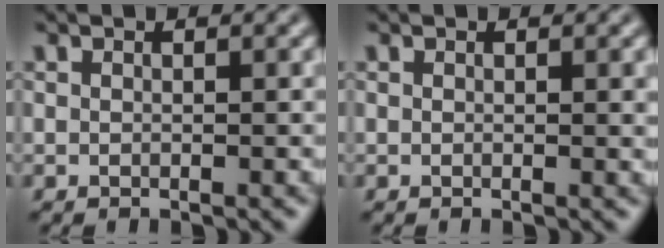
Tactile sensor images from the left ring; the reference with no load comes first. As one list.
[{"total": 0.6, "force": [0.1, 0.1, 0.6], "torque": [-0.006, 0.000, 0.000]}]